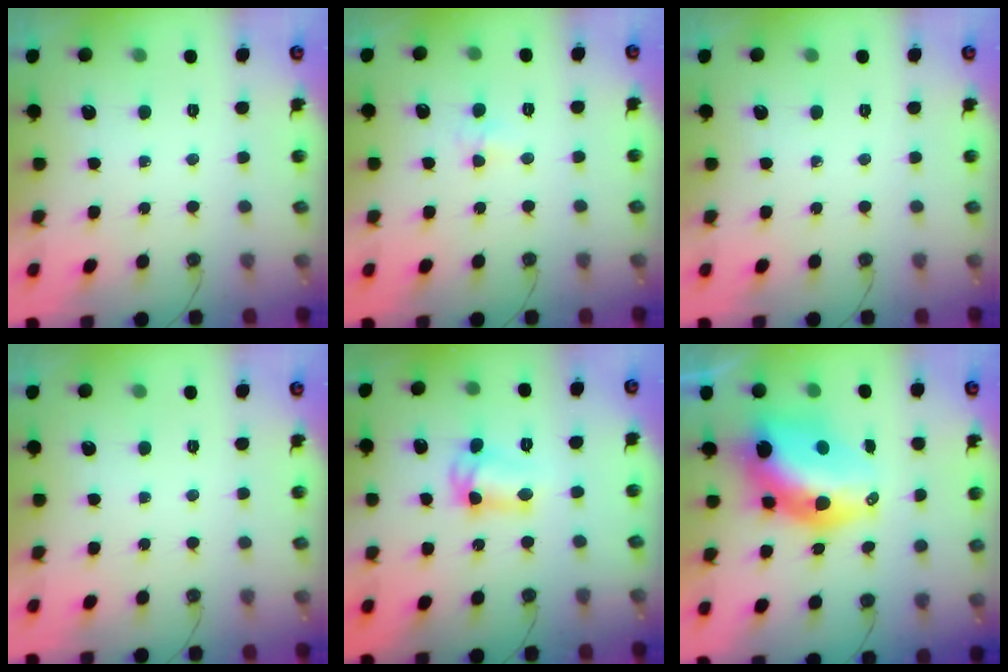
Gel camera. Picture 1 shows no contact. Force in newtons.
{"total": 3.9, "press": 3.9, "slide": 0.6}
{"total": 0.0}
{"total": 0.0}
{"total": 8.9, "press": 8.2, "slide": 3.6}
{"total": 14.1, "press": 14.0, "slide": 1.2}